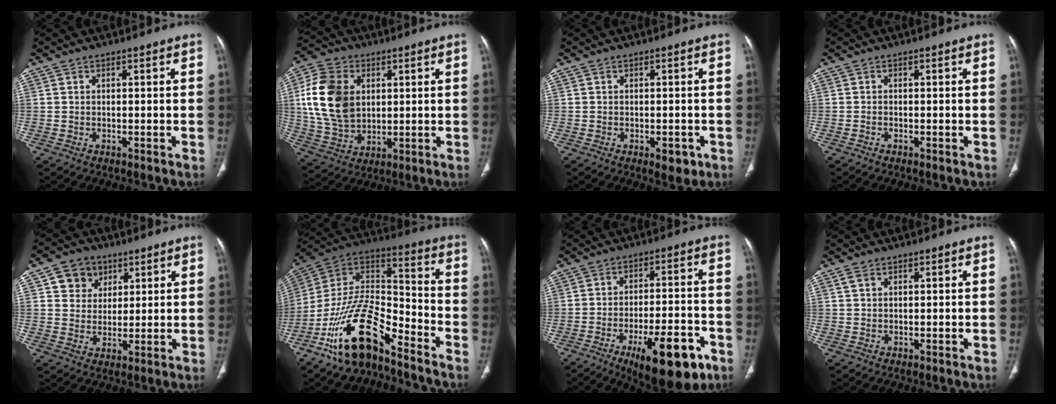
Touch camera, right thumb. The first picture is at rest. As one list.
[{"total": 16.0, "force": [3.0, 11.5, 10.6], "torque": [-0.190, -0.003, 0.061]}, {"total": 3.2, "force": [-1.3, 1.6, 2.4], "torque": [-0.017, 0.002, -0.012]}, {"total": 0.0}, {"total": 7.8, "force": [3.6, 6.5, 2.3], "torque": [-0.006, -0.011, 0.060]}, {"total": 19.1, "force": [-12.5, 7.4, 12.4], "torque": [-0.209, 0.091, -0.228]}, {"total": 16.7, "force": [-8.5, 5.8, 13.1], "torque": [-0.162, 0.043, -0.117]}, {"total": 1.3, "force": [0.8, 0.8, 0.7], "torque": [-0.015, 0.006, 0.017]}]